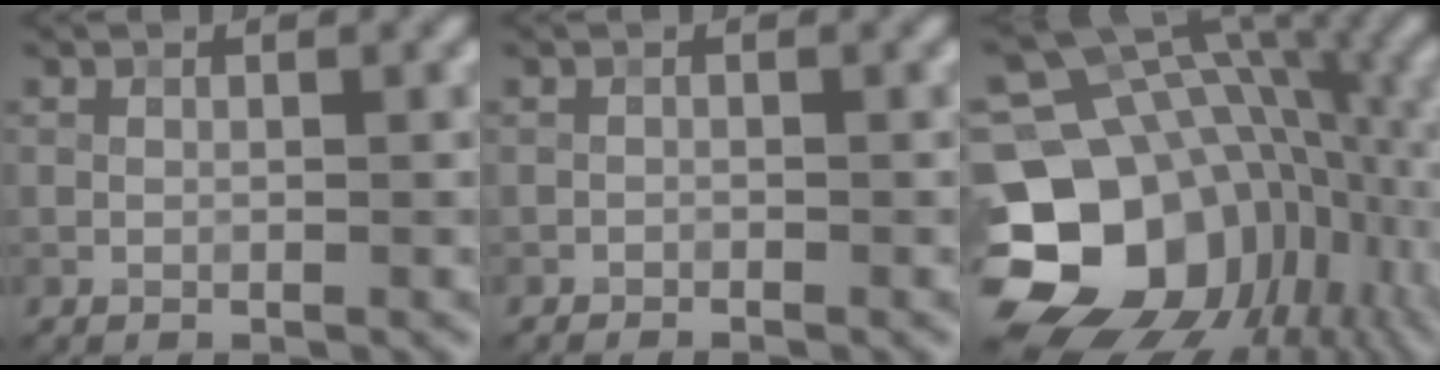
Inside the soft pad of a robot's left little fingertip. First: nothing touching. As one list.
[{"total": 0.6, "force": [-0.6, 0.0, -0.1], "torque": [0.005, 0.002, -0.013]}, {"total": 19.8, "force": [-4.8, 15.6, 11.2], "torque": [-0.206, -0.008, -0.067]}]